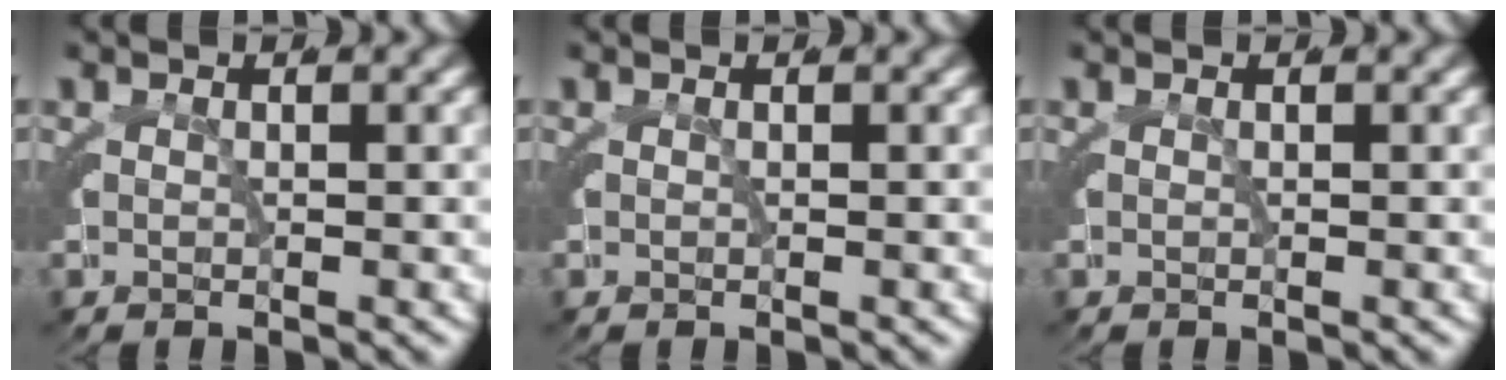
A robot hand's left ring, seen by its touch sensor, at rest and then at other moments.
{"total": 0.0}
{"total": 0.0}